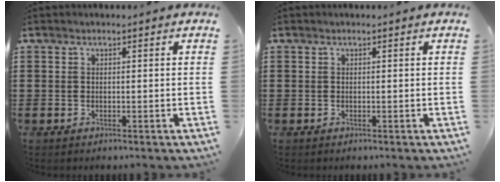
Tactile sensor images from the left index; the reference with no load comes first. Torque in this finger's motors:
{"motor_torque": [0.00, 0.00, -0.01, -0.01]}